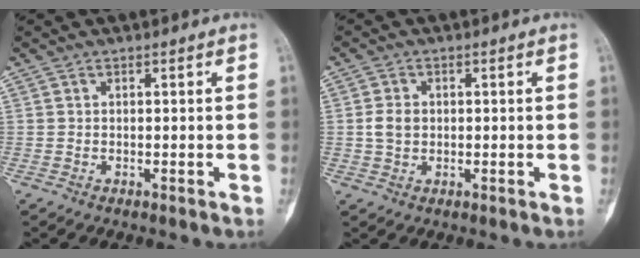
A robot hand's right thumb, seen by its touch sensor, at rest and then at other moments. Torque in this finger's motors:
{"motor_torque": [0.60, 0.50, 0.30, -0.17, 0.03]}